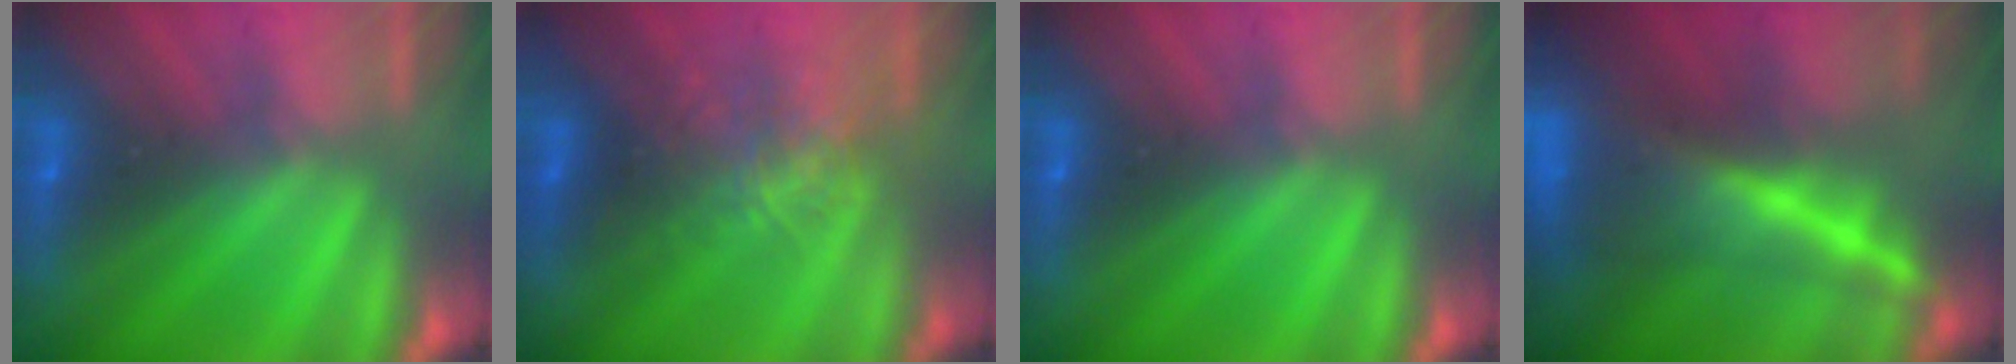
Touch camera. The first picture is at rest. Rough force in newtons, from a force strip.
{"total": 2.5}
{"total": 0.0}
{"total": 8.5}